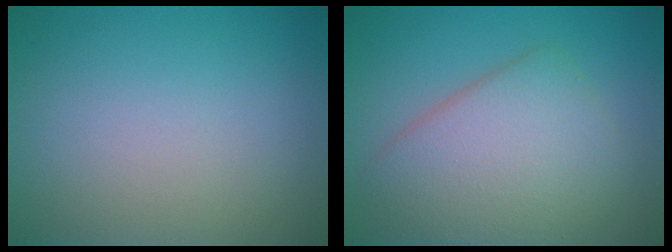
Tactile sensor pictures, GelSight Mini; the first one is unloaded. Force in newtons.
{"total": 6.6, "press": 6.6, "slide": 0.1}